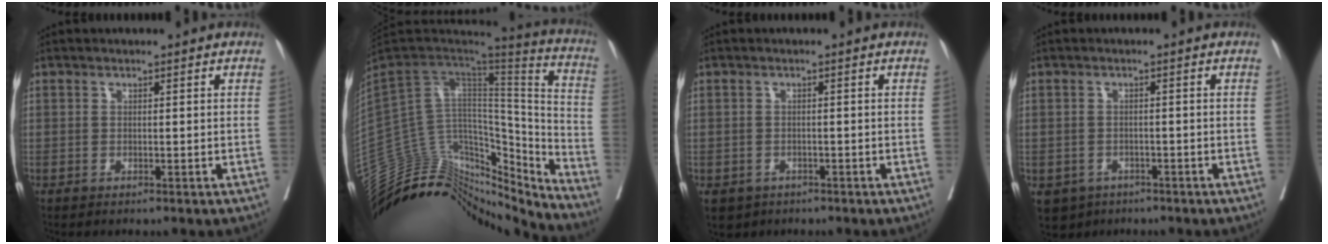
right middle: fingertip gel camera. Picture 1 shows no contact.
{"total": 27.9, "force": [-25.0, 8.9, 8.5], "torque": [-0.155, 0.047, -0.376]}
{"total": 4.0, "force": [-2.5, 3.0, 0.8], "torque": [-0.012, 0.001, -0.036]}
{"total": 4.6, "force": [-2.8, 3.6, 0.8], "torque": [-0.012, 0.003, -0.039]}